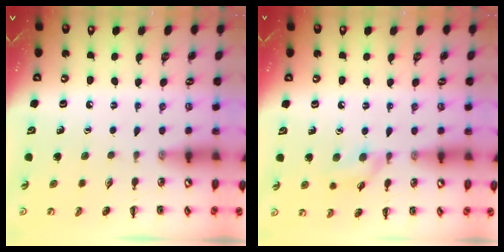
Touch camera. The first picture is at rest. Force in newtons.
{"total": 8.1, "press": 7.9, "slide": 1.7}